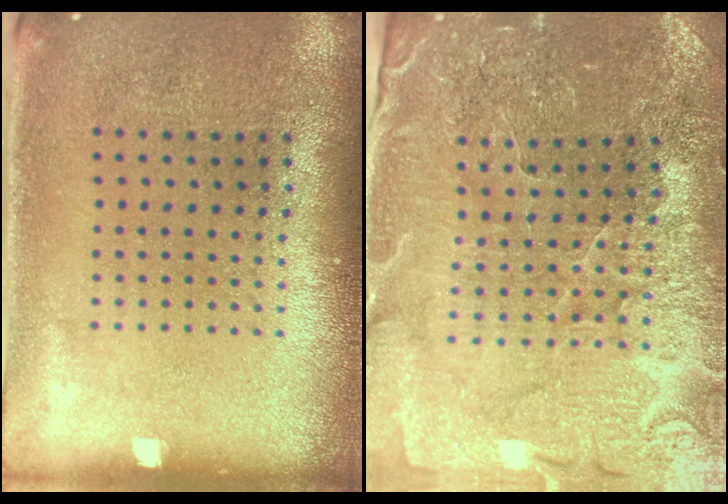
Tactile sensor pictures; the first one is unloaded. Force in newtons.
{"total": 3.3, "press": 3.3, "slide": 0.2}